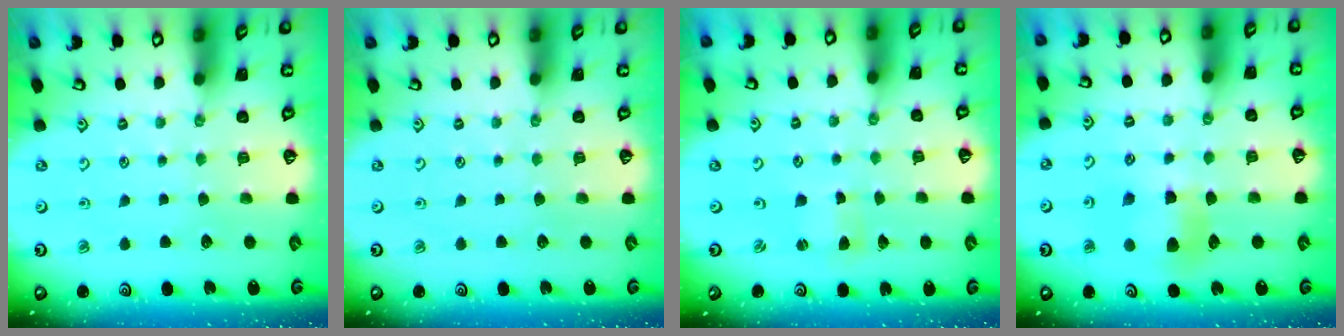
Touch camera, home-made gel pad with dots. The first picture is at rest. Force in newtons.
{"total": 0.0}
{"total": 0.7, "press": 0.7, "slide": 0.2}
{"total": 6.6, "press": 6.6, "slide": 0.8}